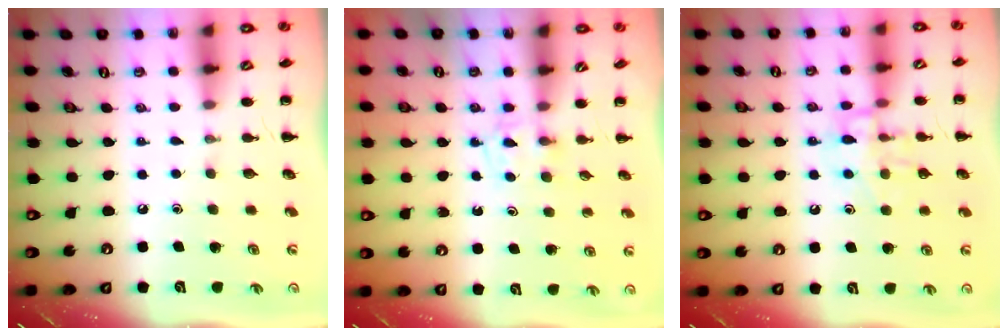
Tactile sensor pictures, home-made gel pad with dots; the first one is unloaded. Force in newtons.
{"total": 2.3, "press": 2.0, "slide": 1.0}
{"total": 12.0, "press": 11.9, "slide": 0.9}